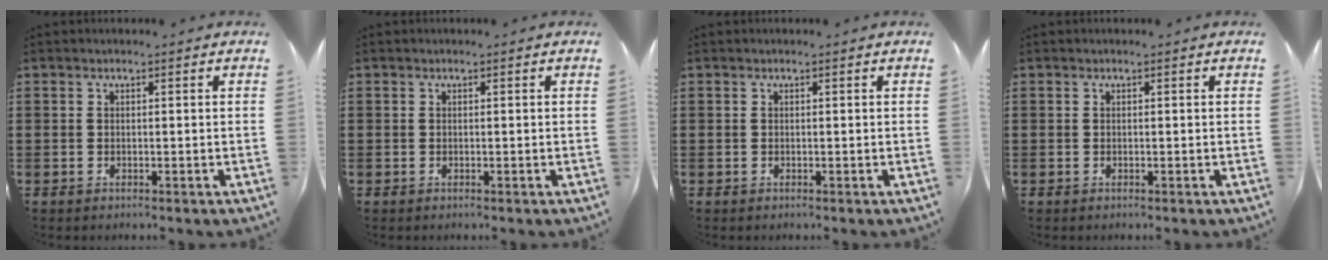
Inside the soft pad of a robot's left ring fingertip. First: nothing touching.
{"total": 0.0}
{"total": 0.0}
{"total": 0.0}